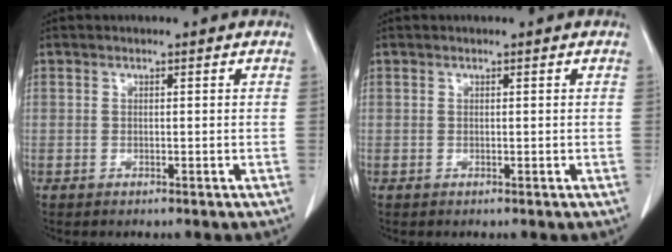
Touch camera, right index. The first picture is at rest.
{"total": 0.0}